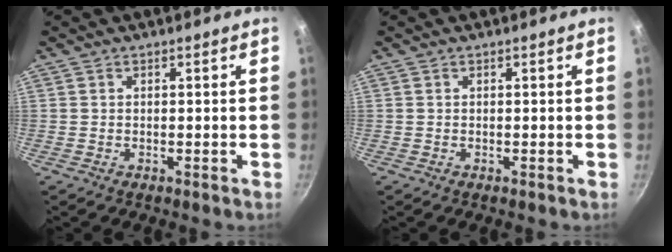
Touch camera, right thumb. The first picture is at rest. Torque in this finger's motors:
{"motor_torque": [0.00, 0.00, 0.04, 0.00, 0.00]}